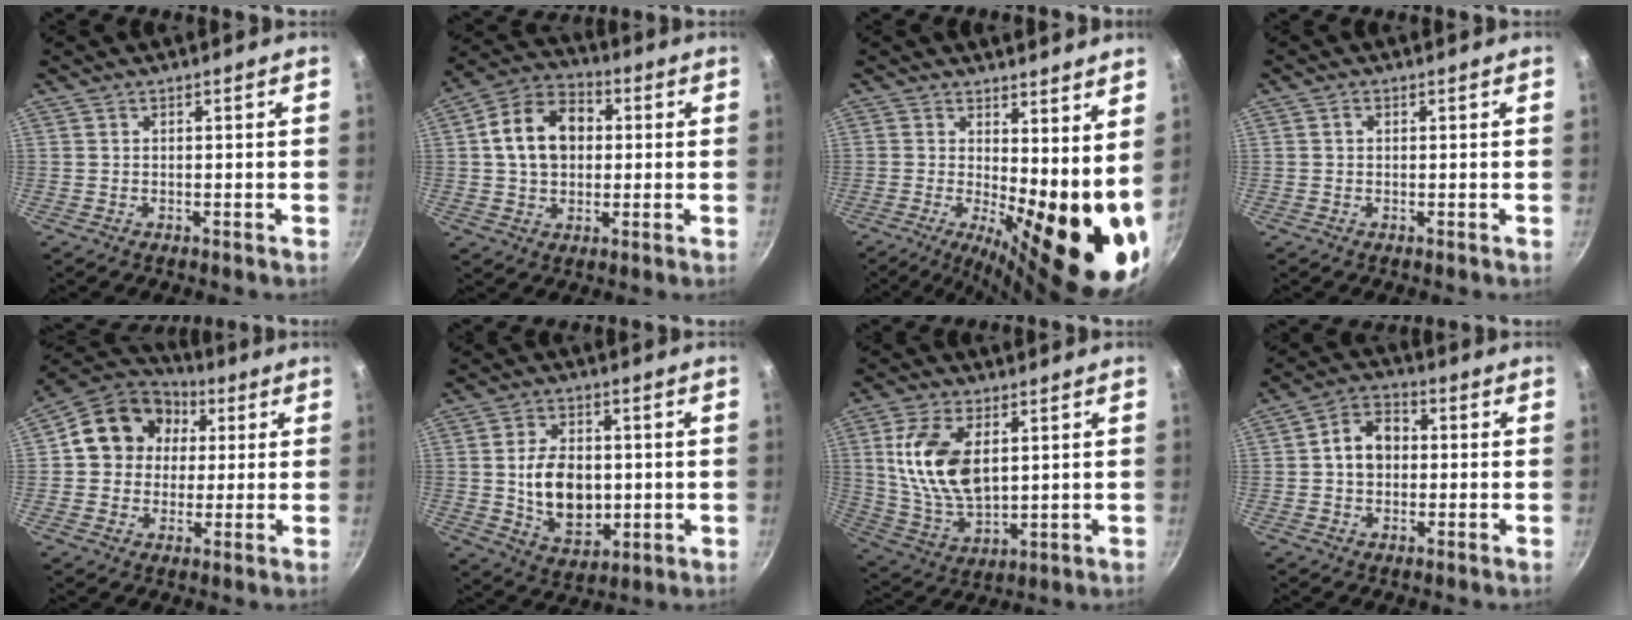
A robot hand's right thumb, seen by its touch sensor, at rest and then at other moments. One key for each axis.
{"total": 12.9, "fx": 1.6, "fy": 9.6, "fz": 8.4, "tx": -0.118, "ty": 0.024, "tz": 0.013}
{"total": 17.5, "fx": 0.5, "fy": 6.5, "fz": 16.3, "tx": -0.192, "ty": -0.026, "tz": 0.017}
{"total": 0.9, "fx": 0.2, "fy": 0.7, "fz": 0.5, "tx": -0.007, "ty": 0.005, "tz": 0.001}
{"total": 14.6, "fx": 2.9, "fy": 12.7, "fz": 6.7, "tx": -0.083, "ty": 0.020, "tz": 0.031}
{"total": 13.0, "fx": -0.1, "fy": 8.9, "fz": 9.5, "tx": -0.131, "ty": -0.006, "tz": 0.006}
{"total": 15.0, "fx": 3.6, "fy": 8.5, "fz": 11.8, "tx": -0.213, "ty": -0.020, "tz": 0.079}
{"total": 8.2, "fx": 0.5, "fy": 6.3, "fz": 5.2, "tx": -0.056, "ty": 0.020, "tz": -0.005}